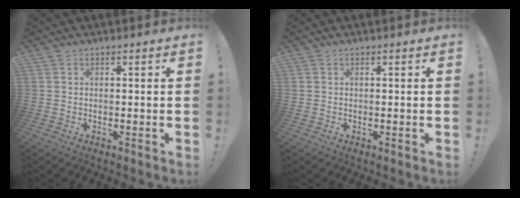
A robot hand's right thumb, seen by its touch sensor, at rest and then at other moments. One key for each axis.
{"total": 0.0}